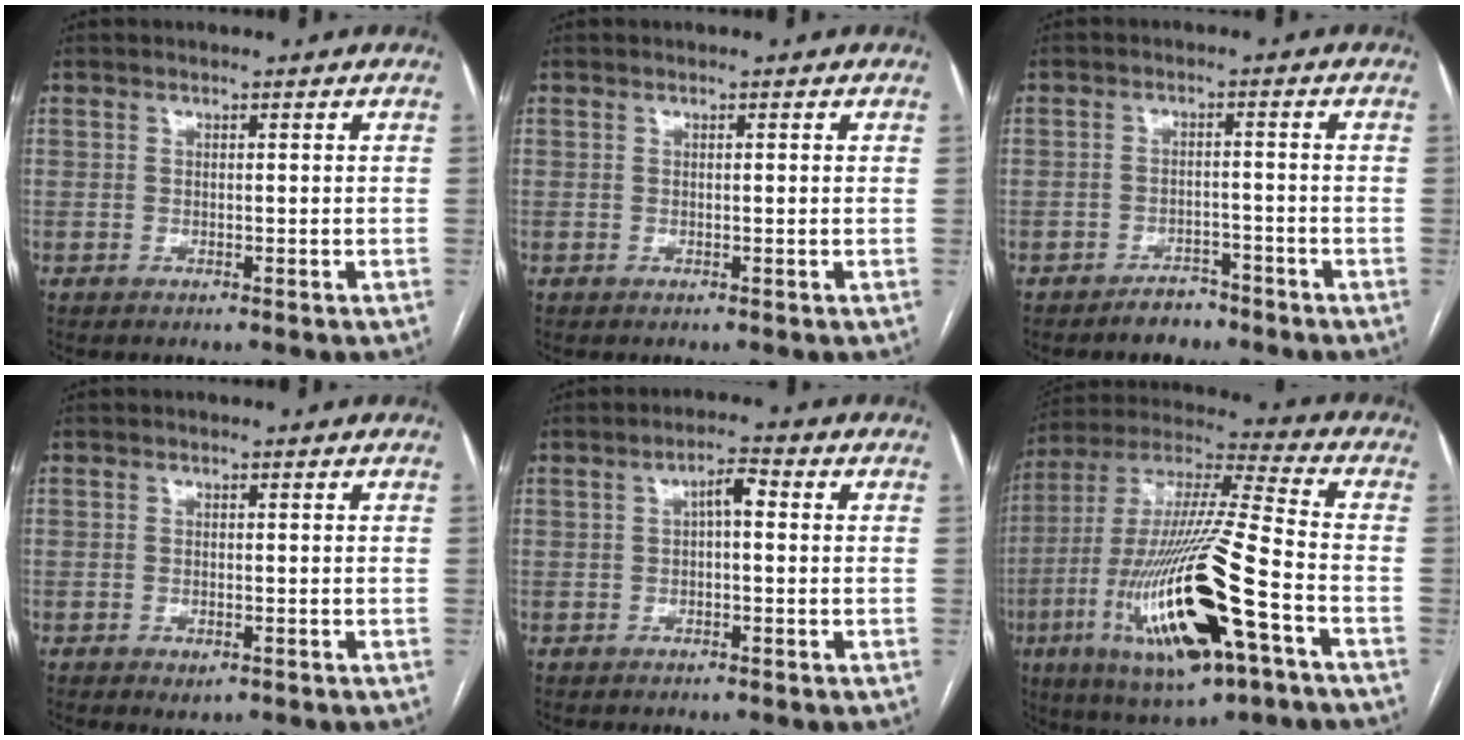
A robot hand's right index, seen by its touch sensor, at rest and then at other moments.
{"total": 0.5, "force": [0.2, 0.1, 0.5], "torque": [-0.012, 0.003, 0.004]}
{"total": 3.4, "force": [-2.8, 1.8, 0.6], "torque": [-0.009, 0.007, -0.040]}
{"total": 1.3, "force": [-0.6, 0.8, 0.8], "torque": [-0.007, 0.000, -0.002]}
{"total": 3.3, "force": [0.5, 1.0, 3.1], "torque": [-0.053, 0.018, 0.007]}
{"total": 24.2, "force": [-8.6, 3.5, 22.3], "torque": [-0.460, -0.034, -0.147]}